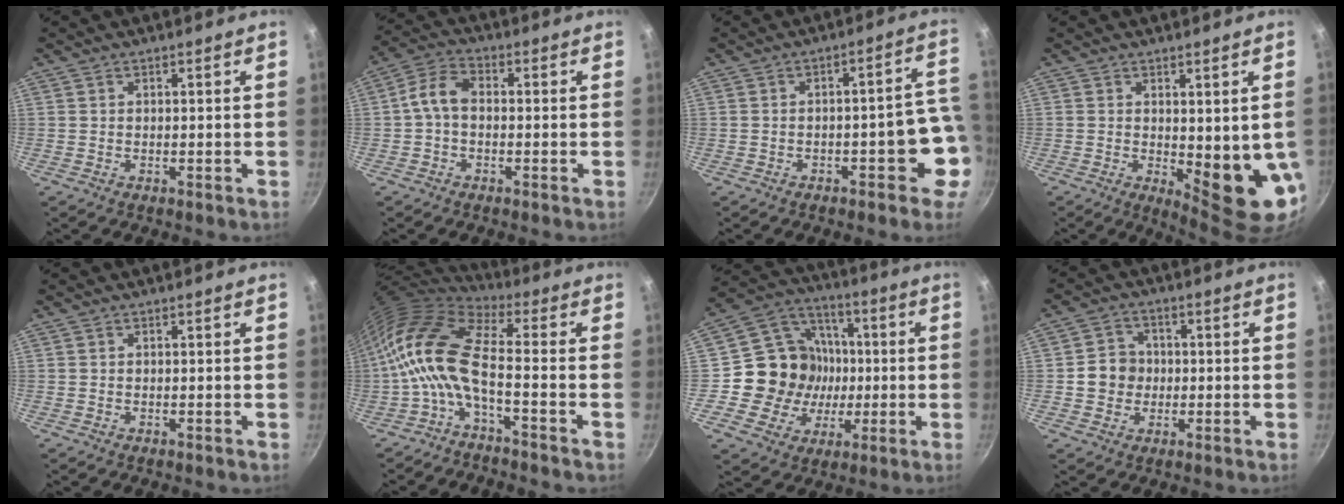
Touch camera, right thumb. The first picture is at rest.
{"total": 5.9, "force": [-0.5, 3.7, 4.6], "torque": [-0.093, 0.028, -0.024]}
{"total": 7.0, "force": [-2.3, 3.2, 5.8], "torque": [-0.023, 0.046, -0.025]}
{"total": 10.8, "force": [-0.5, 3.4, 10.2], "torque": [-0.113, -0.020, 0.007]}
{"total": 0.0}
{"total": 13.3, "force": [-2.8, 4.8, 12.1], "torque": [-0.251, 0.033, -0.069]}
{"total": 17.1, "force": [-0.9, 16.0, 6.1], "torque": [-0.069, 0.028, -0.018]}
{"total": 6.2, "force": [-0.3, 5.8, 2.3], "torque": [-0.006, 0.013, -0.013]}